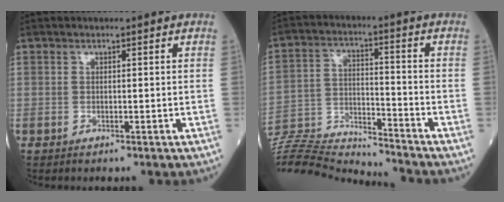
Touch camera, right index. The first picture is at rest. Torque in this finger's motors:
{"motor_torque": [-1.11, -0.86, -0.58, -0.21]}